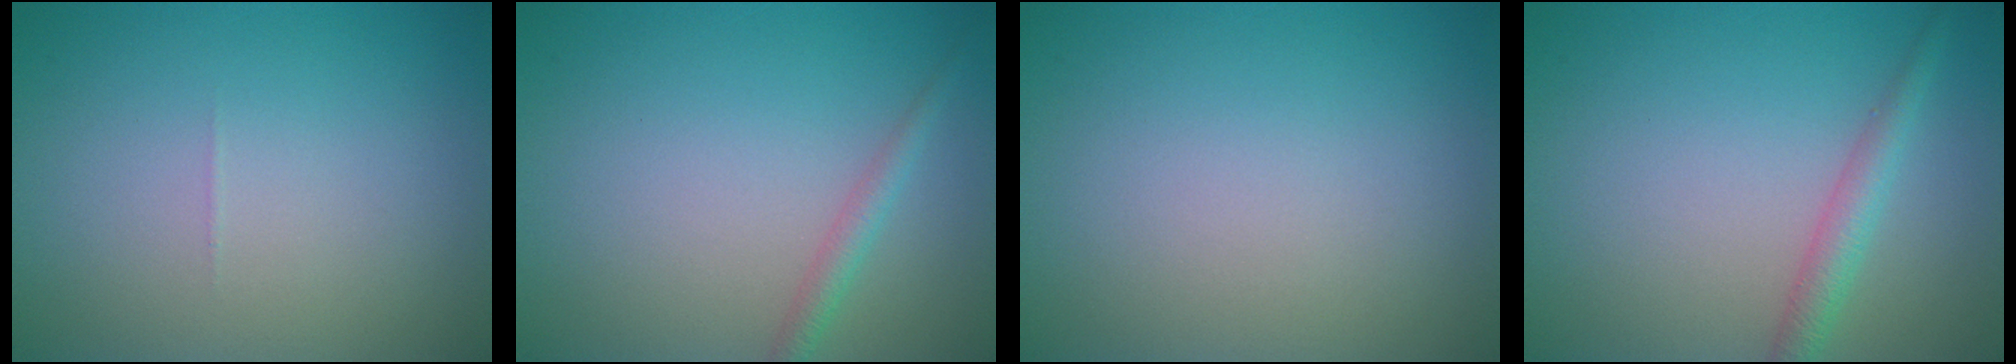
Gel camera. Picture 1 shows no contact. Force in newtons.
{"total": 1.5, "press": 1.5, "slide": 0.1}
{"total": 0.0}
{"total": 2.2, "press": 2.2, "slide": 0.1}